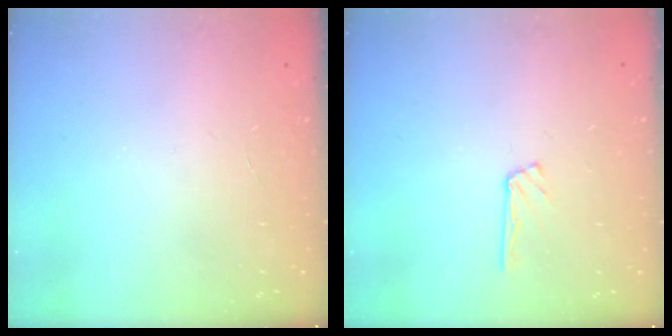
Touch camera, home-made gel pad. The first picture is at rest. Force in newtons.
{"total": 5.1, "press": 5.0, "slide": 0.5}